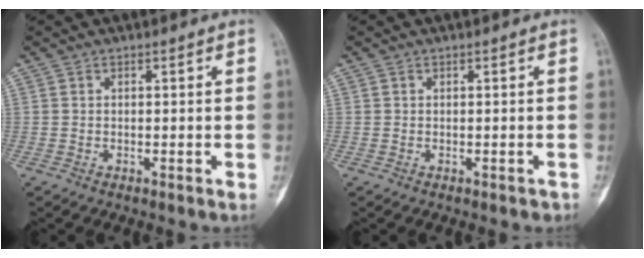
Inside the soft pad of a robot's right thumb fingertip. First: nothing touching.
{"total": 0.5, "force": [-0.3, 0.4, 0.2], "torque": [0.008, 0.006, -0.003]}